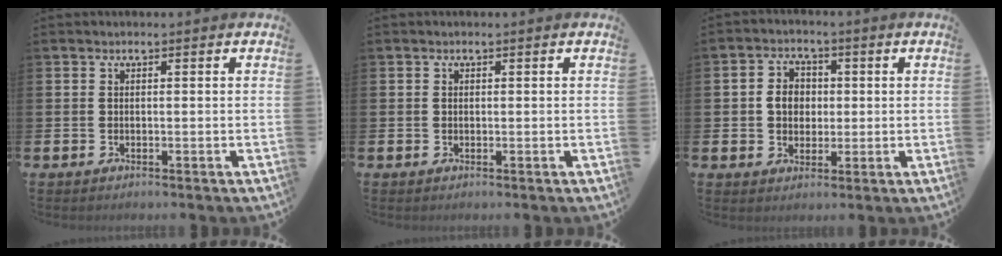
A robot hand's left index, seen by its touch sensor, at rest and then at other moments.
{"total": 0.5, "force": [0.1, 0.5, 0.2], "torque": [0.000, 0.003, 0.000]}
{"total": 4.1, "force": [0.5, 3.6, 2.0], "torque": [-0.030, 0.006, 0.001]}